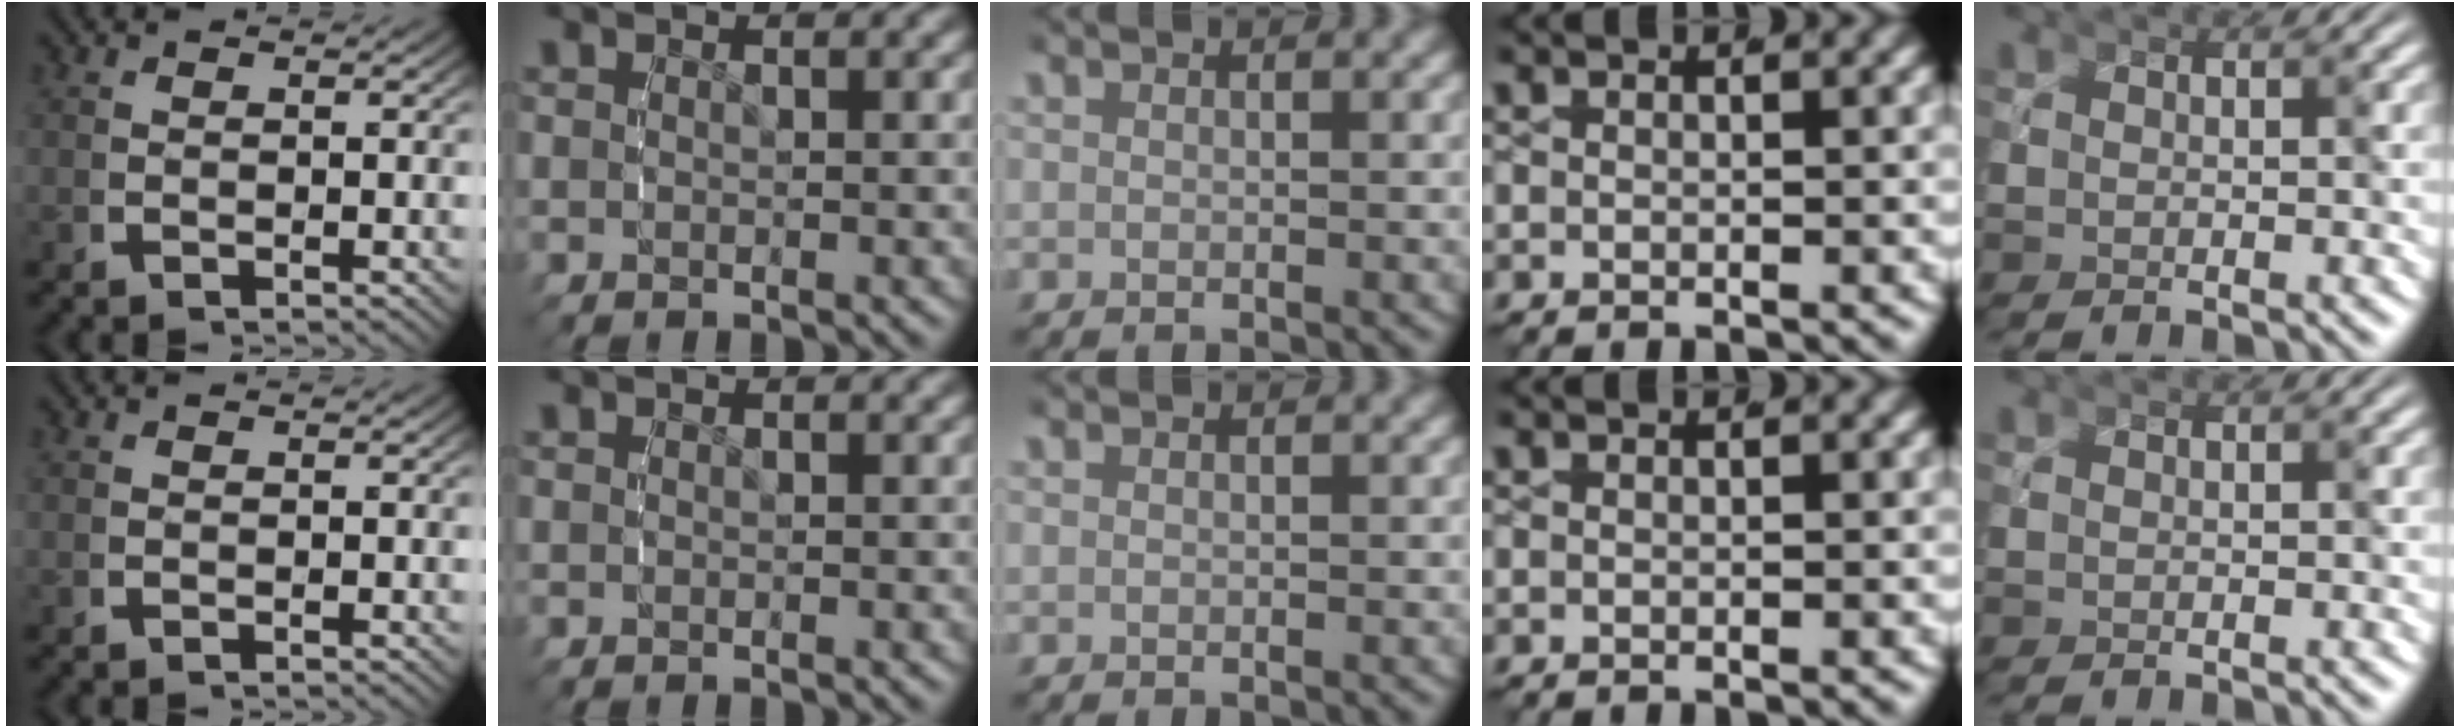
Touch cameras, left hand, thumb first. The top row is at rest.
{}